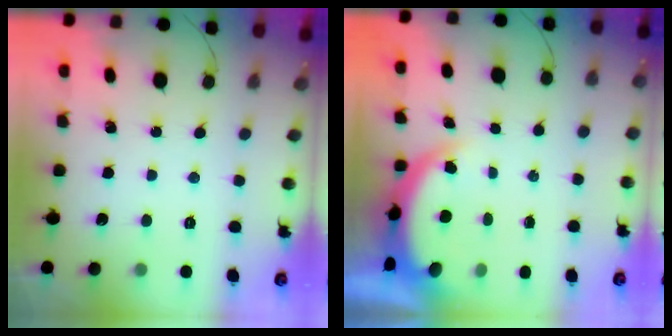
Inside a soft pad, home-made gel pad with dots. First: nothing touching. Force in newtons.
{"total": 4.5, "press": 4.5, "slide": 0.2}